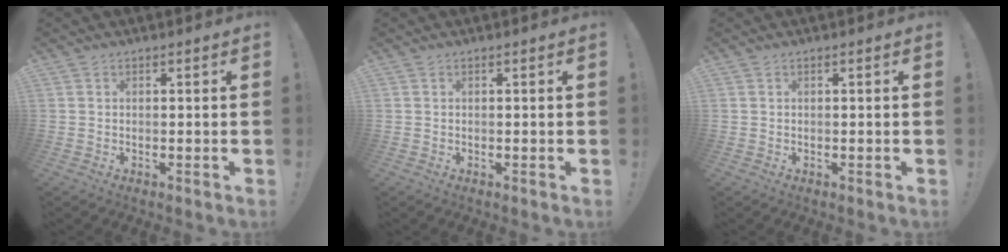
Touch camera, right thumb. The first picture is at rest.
{"total": 0.0}
{"total": 0.0}